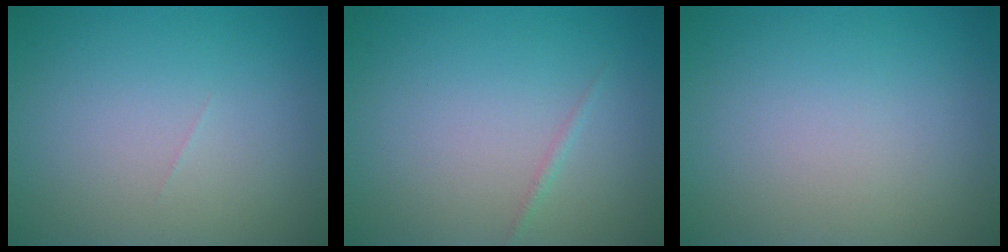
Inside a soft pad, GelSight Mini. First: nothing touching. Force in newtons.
{"total": 0.6, "press": 0.6, "slide": 0.1}
{"total": 0.0}